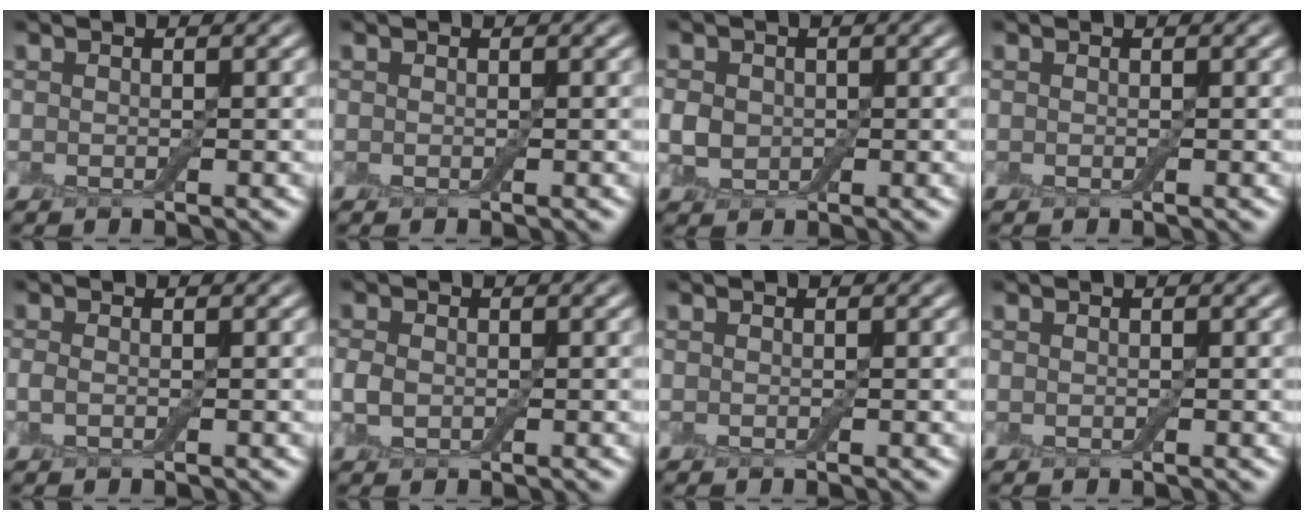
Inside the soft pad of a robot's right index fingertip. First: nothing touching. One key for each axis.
{"total": 0.0}
{"total": 2.2, "fx": -0.1, "fy": 1.9, "fz": 1.2, "tx": -0.024, "ty": 0.000, "tz": -0.007}
{"total": 0.0}
{"total": 0.8, "fx": -0.1, "fy": 0.4, "fz": 0.7, "tx": -0.019, "ty": -0.003, "tz": -0.005}
{"total": 1.5, "fx": -0.1, "fy": 1.1, "fz": 0.9, "tx": -0.023, "ty": 0.001, "tz": -0.005}
{"total": 0.0}
{"total": 0.0}